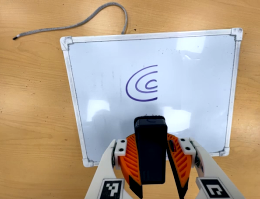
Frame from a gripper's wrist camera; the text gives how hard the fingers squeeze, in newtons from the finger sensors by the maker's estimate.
{"total": 9.3, "left": 8.3, "right": 10.2}